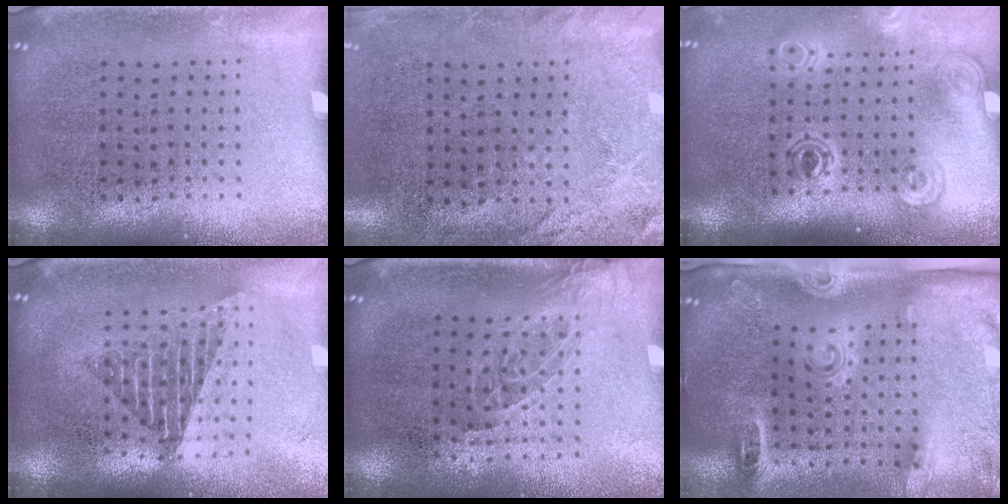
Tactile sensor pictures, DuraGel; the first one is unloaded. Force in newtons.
{"total": 2.5, "press": 1.9, "slide": 1.6}
{"total": 1.8, "press": 1.3, "slide": 1.2}
{"total": 1.6, "press": 1.3, "slide": 0.9}
{"total": 1.3, "press": 1.0, "slide": 0.8}
{"total": 2.9, "press": 2.0, "slide": 2.1}